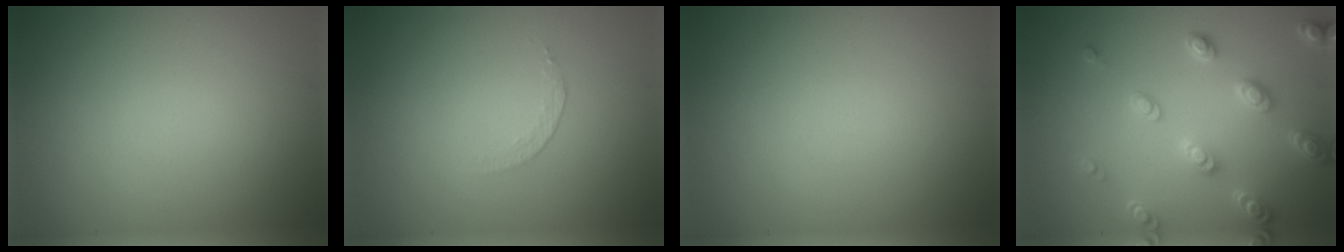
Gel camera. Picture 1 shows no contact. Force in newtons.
{"total": 0.7, "press": 0.4, "slide": 0.6}
{"total": 0.0}
{"total": 3.6, "press": 3.2, "slide": 1.6}